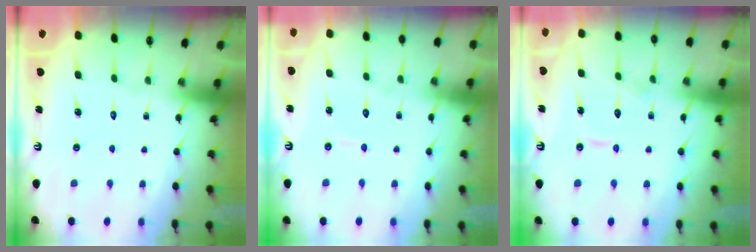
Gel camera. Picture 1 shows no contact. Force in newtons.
{"total": 4.4, "press": 4.4, "slide": 0.5}
{"total": 7.2, "press": 7.1, "slide": 0.7}